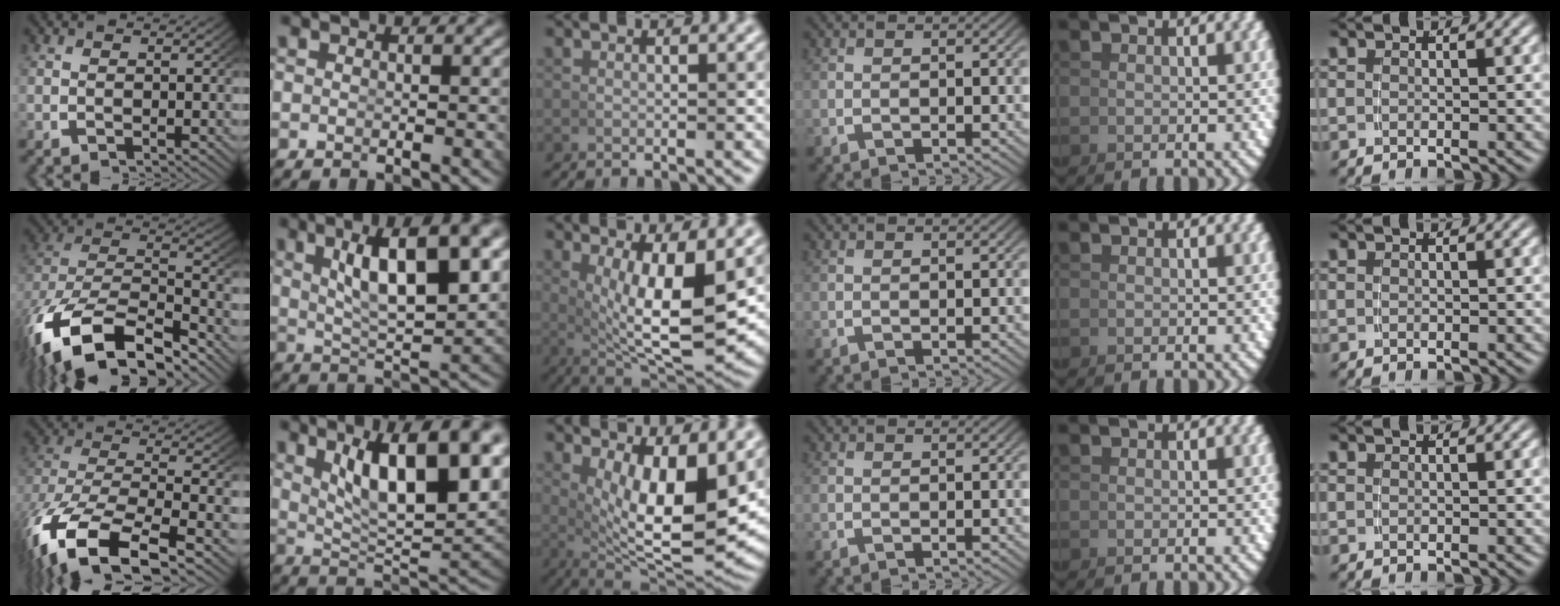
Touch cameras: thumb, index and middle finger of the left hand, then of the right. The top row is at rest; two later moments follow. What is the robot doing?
{"motion": "lift_and_place", "object": "cup"}